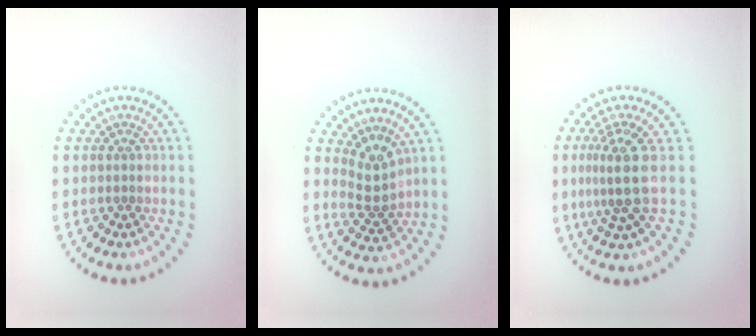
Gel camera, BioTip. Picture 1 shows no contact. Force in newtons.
{"total": 2.5, "press": 1.8, "slide": 1.7}
{"total": 3.6, "press": 2.7, "slide": 2.4}